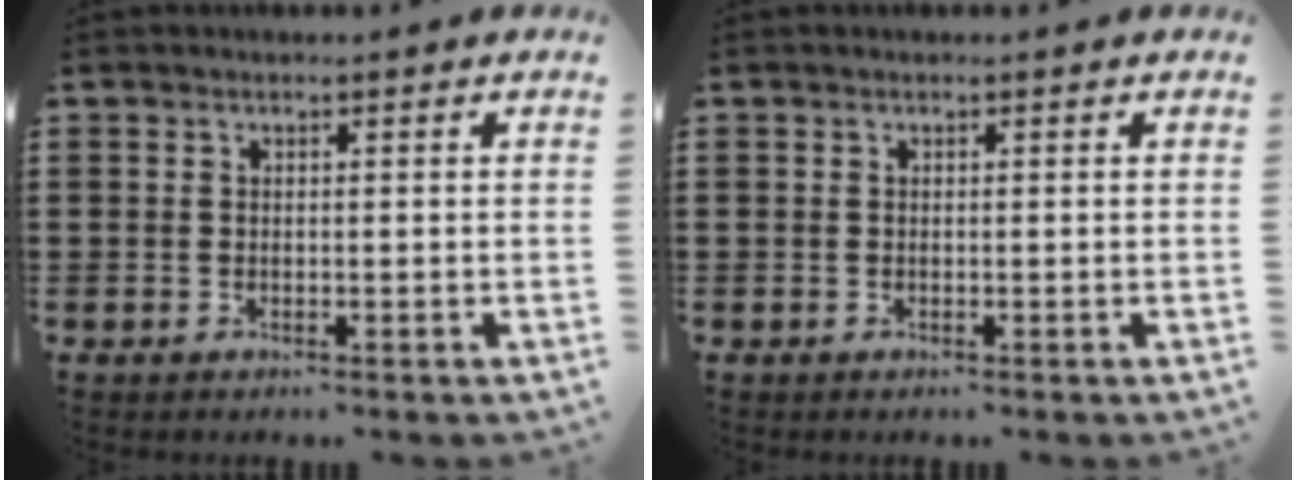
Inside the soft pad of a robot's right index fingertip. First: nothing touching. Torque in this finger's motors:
{"motor_torque": [0.00, 0.00, 0.00, 0.00]}